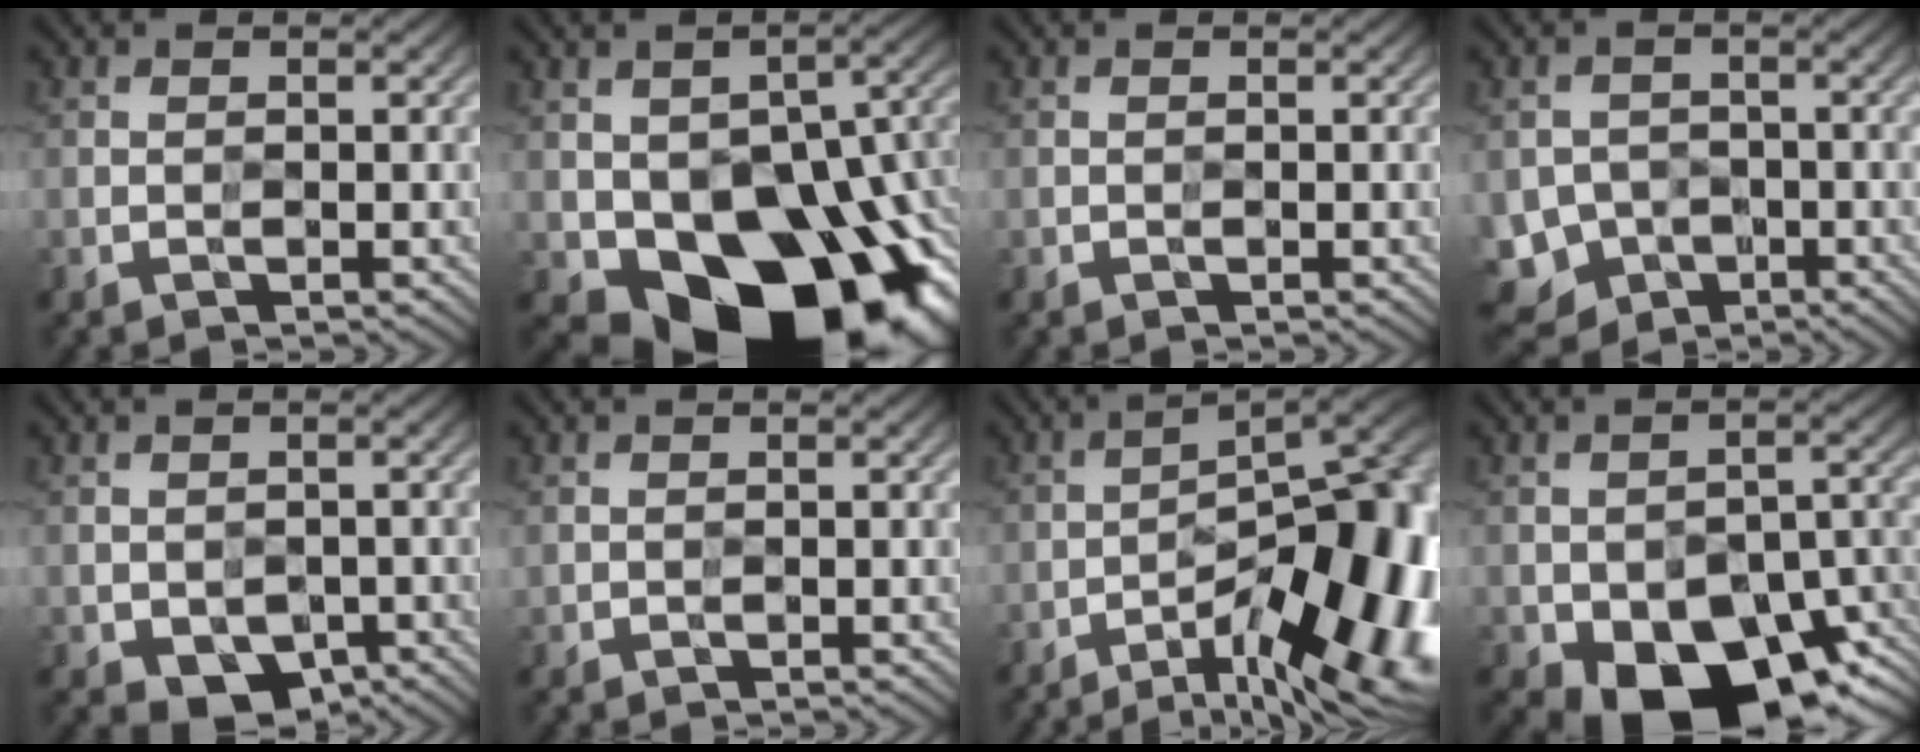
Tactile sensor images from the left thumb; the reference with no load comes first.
{"total": 20.6, "force": [-7.4, 13.0, 14.1], "torque": [-0.194, -0.037, -0.087]}
{"total": 0.0}
{"total": 6.9, "force": [-3.3, 5.4, 2.6], "torque": [-0.060, -0.023, -0.061]}
{"total": 5.7, "force": [-2.6, 3.6, 3.5], "torque": [-0.059, -0.021, -0.029]}
{"total": 0.5, "force": [0.2, 0.4, 0.2], "torque": [-0.006, -0.003, 0.004]}
{"total": 16.7, "force": [-7.4, 5.2, 14.1], "torque": [-0.182, 0.007, -0.108]}
{"total": 15.3, "force": [-7.7, 8.1, 10.4], "torque": [-0.159, -0.027, -0.118]}